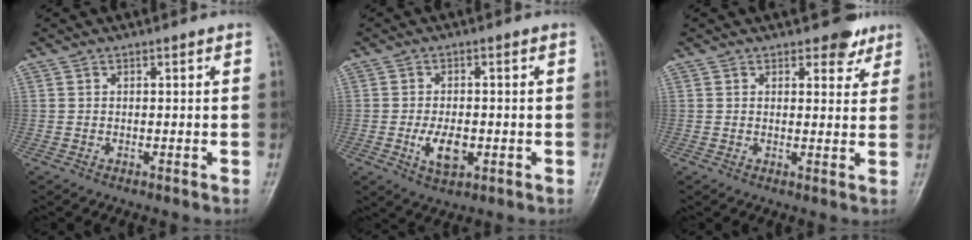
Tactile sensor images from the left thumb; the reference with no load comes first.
{"total": 5.5, "force": [-1.3, 3.0, 4.4], "torque": [-0.075, -0.004, -0.018]}
{"total": 4.2, "force": [3.1, 2.2, 1.7], "torque": [0.005, -0.017, 0.039]}